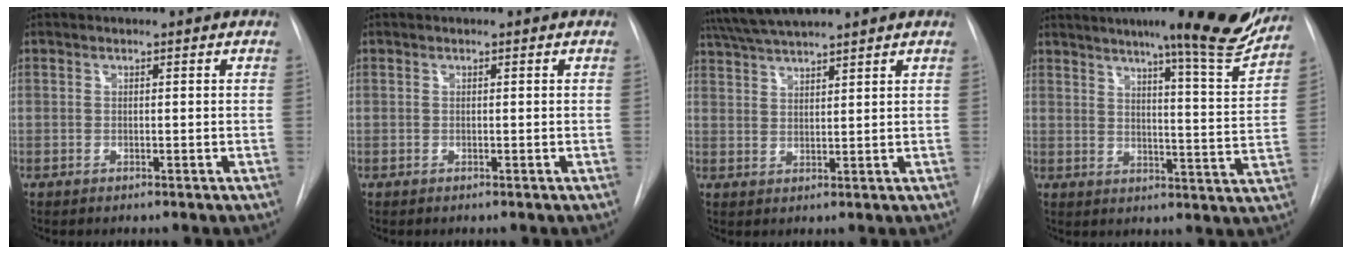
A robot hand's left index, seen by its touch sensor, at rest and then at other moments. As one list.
[{"total": 0.0}, {"total": 7.2, "force": [6.4, -0.8, 3.1], "torque": [-0.063, 0.029, 0.115]}, {"total": 19.5, "force": [16.6, 0.5, 10.2], "torque": [-0.136, -0.050, 0.203]}]